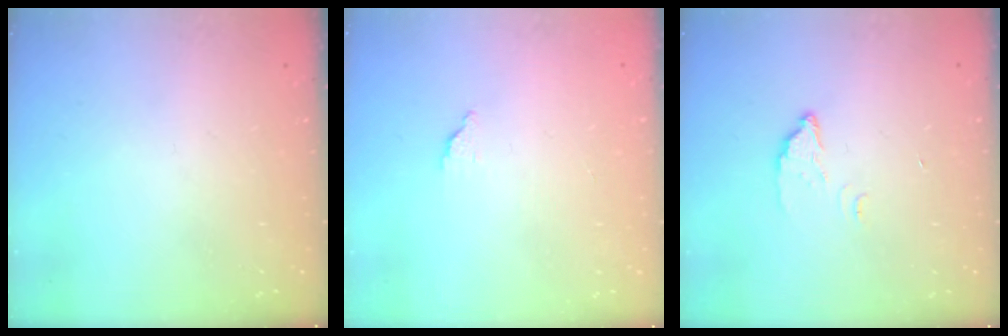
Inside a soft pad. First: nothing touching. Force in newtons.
{"total": 1.7, "press": 1.7, "slide": 0.1}
{"total": 2.9, "press": 2.9, "slide": 0.4}